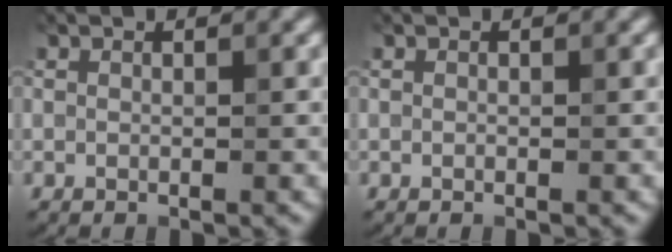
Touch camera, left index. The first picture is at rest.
{"total": 0.0}